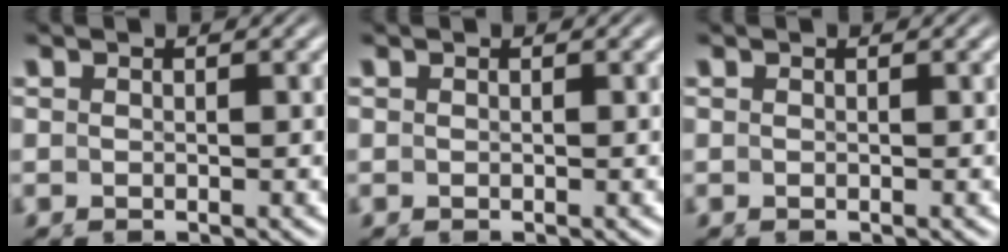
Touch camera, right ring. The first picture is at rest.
{"total": 0.0}
{"total": 0.0}